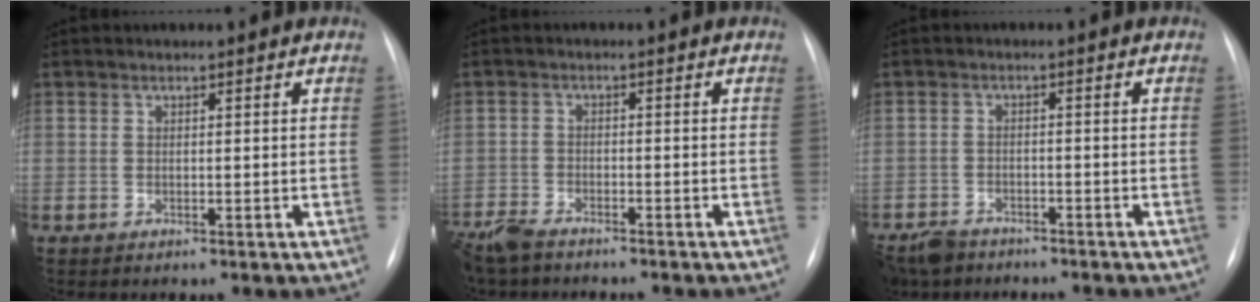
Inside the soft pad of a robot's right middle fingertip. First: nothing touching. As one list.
[{"total": 6.8, "force": [-5.9, 1.9, 2.8], "torque": [-0.052, -0.017, -0.103]}, {"total": 7.3, "force": [-6.3, 3.0, 2.1], "torque": [-0.042, -0.014, -0.107]}]